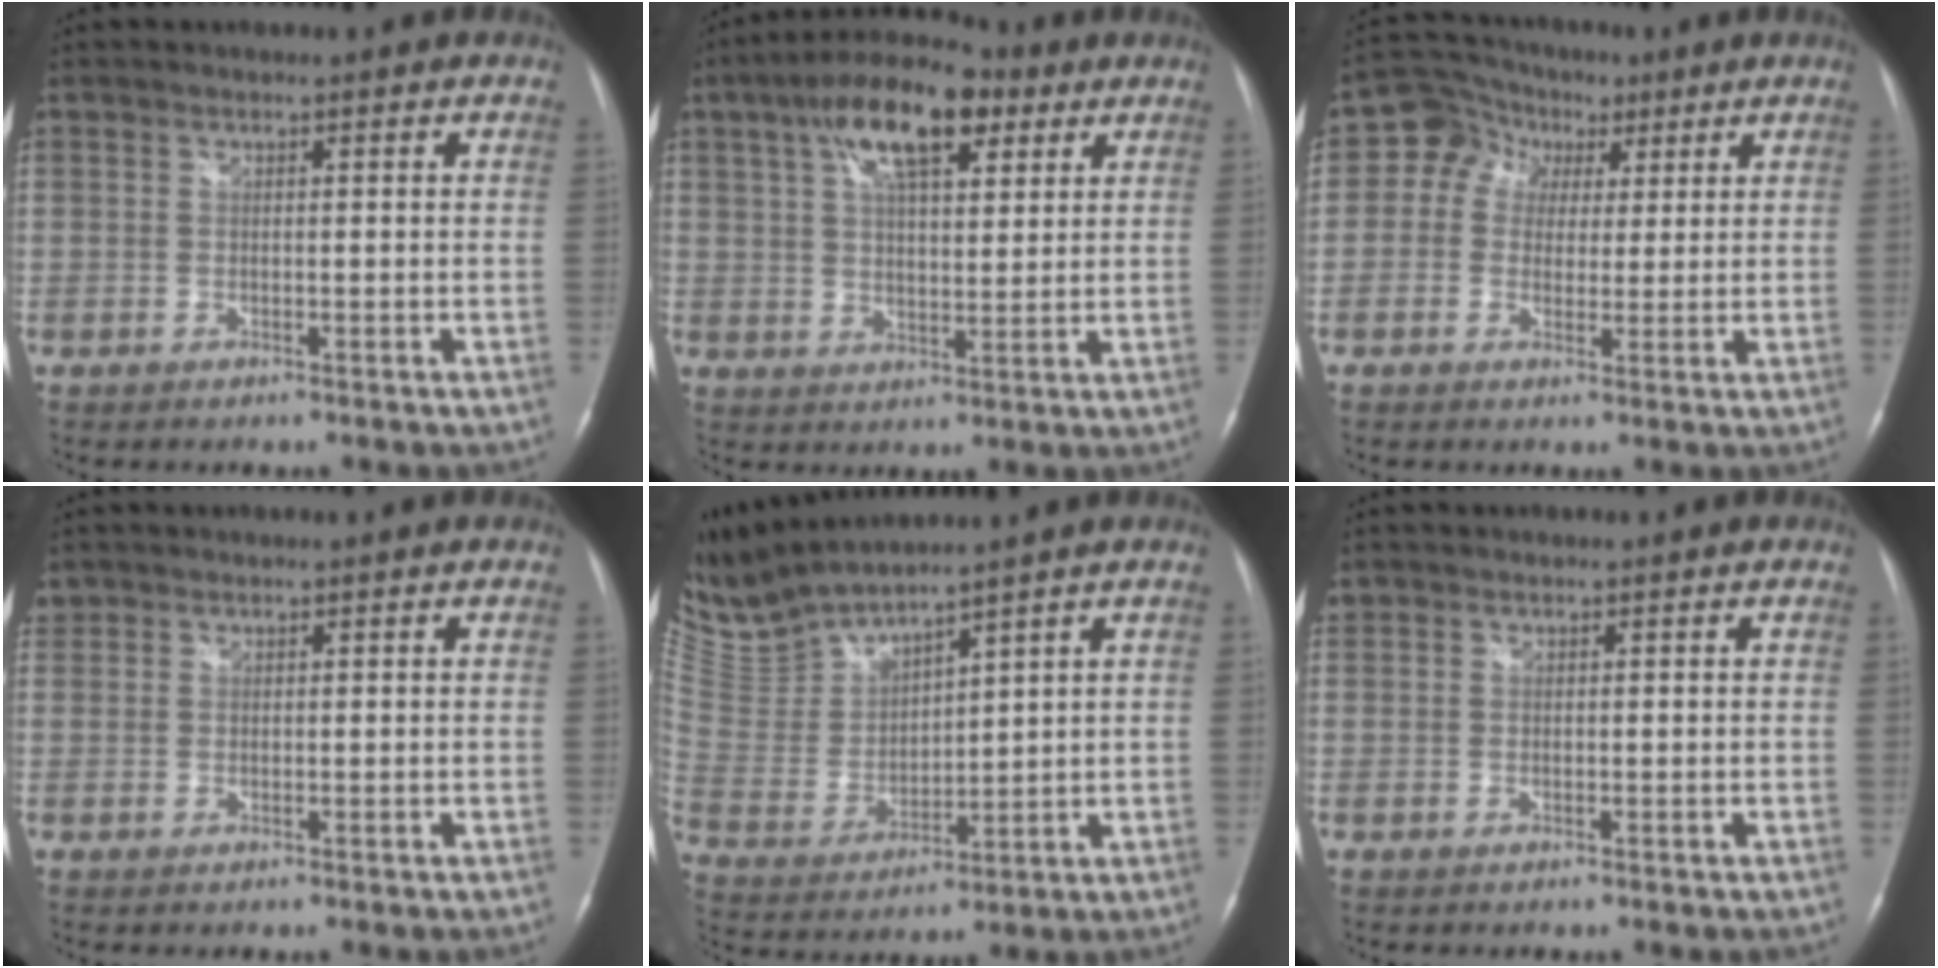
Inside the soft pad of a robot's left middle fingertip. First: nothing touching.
{"total": 13.2, "force": [6.6, 4.7, 10.4], "torque": [-0.187, 0.032, 0.111]}
{"total": 6.7, "force": [2.0, 5.8, 2.5], "torque": [-0.049, 0.035, 0.032]}
{"total": 1.3, "force": [1.0, 0.9, 0.0], "torque": [0.004, 0.014, 0.018]}
{"total": 9.2, "force": [9.0, -0.1, 1.8], "torque": [-0.067, -0.001, 0.203]}
{"total": 0.6, "force": [0.5, 0.4, 0.0], "torque": [-0.001, 0.013, 0.010]}